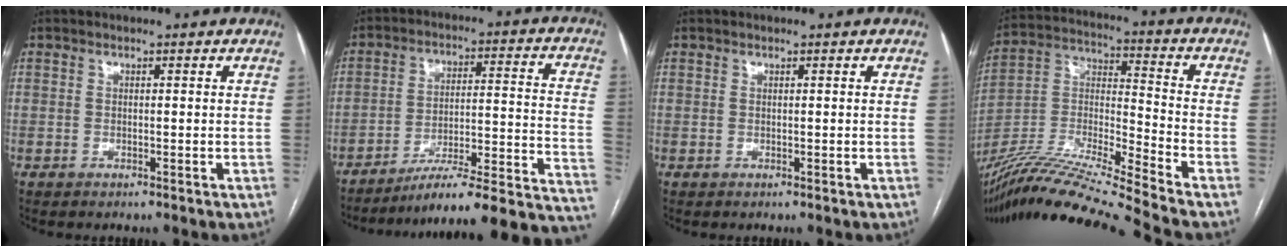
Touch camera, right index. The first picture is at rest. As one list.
[{"total": 20.8, "force": [-16.6, 1.8, 12.4], "torque": [-0.096, 0.035, -0.232]}, {"total": 0.0}, {"total": 21.8, "force": [-19.1, -2.6, 10.2], "torque": [-0.221, -0.025, -0.349]}]